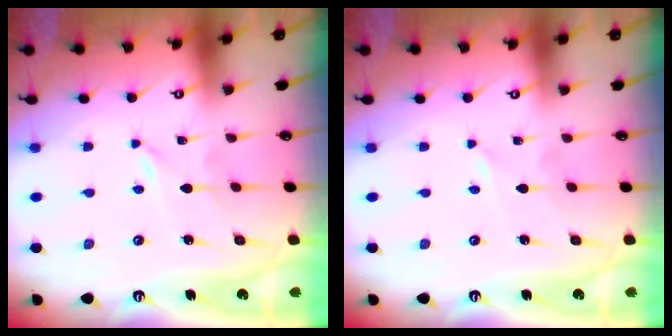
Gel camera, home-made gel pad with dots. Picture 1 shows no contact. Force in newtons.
{"total": 0.6, "press": 0.6, "slide": 0.1}